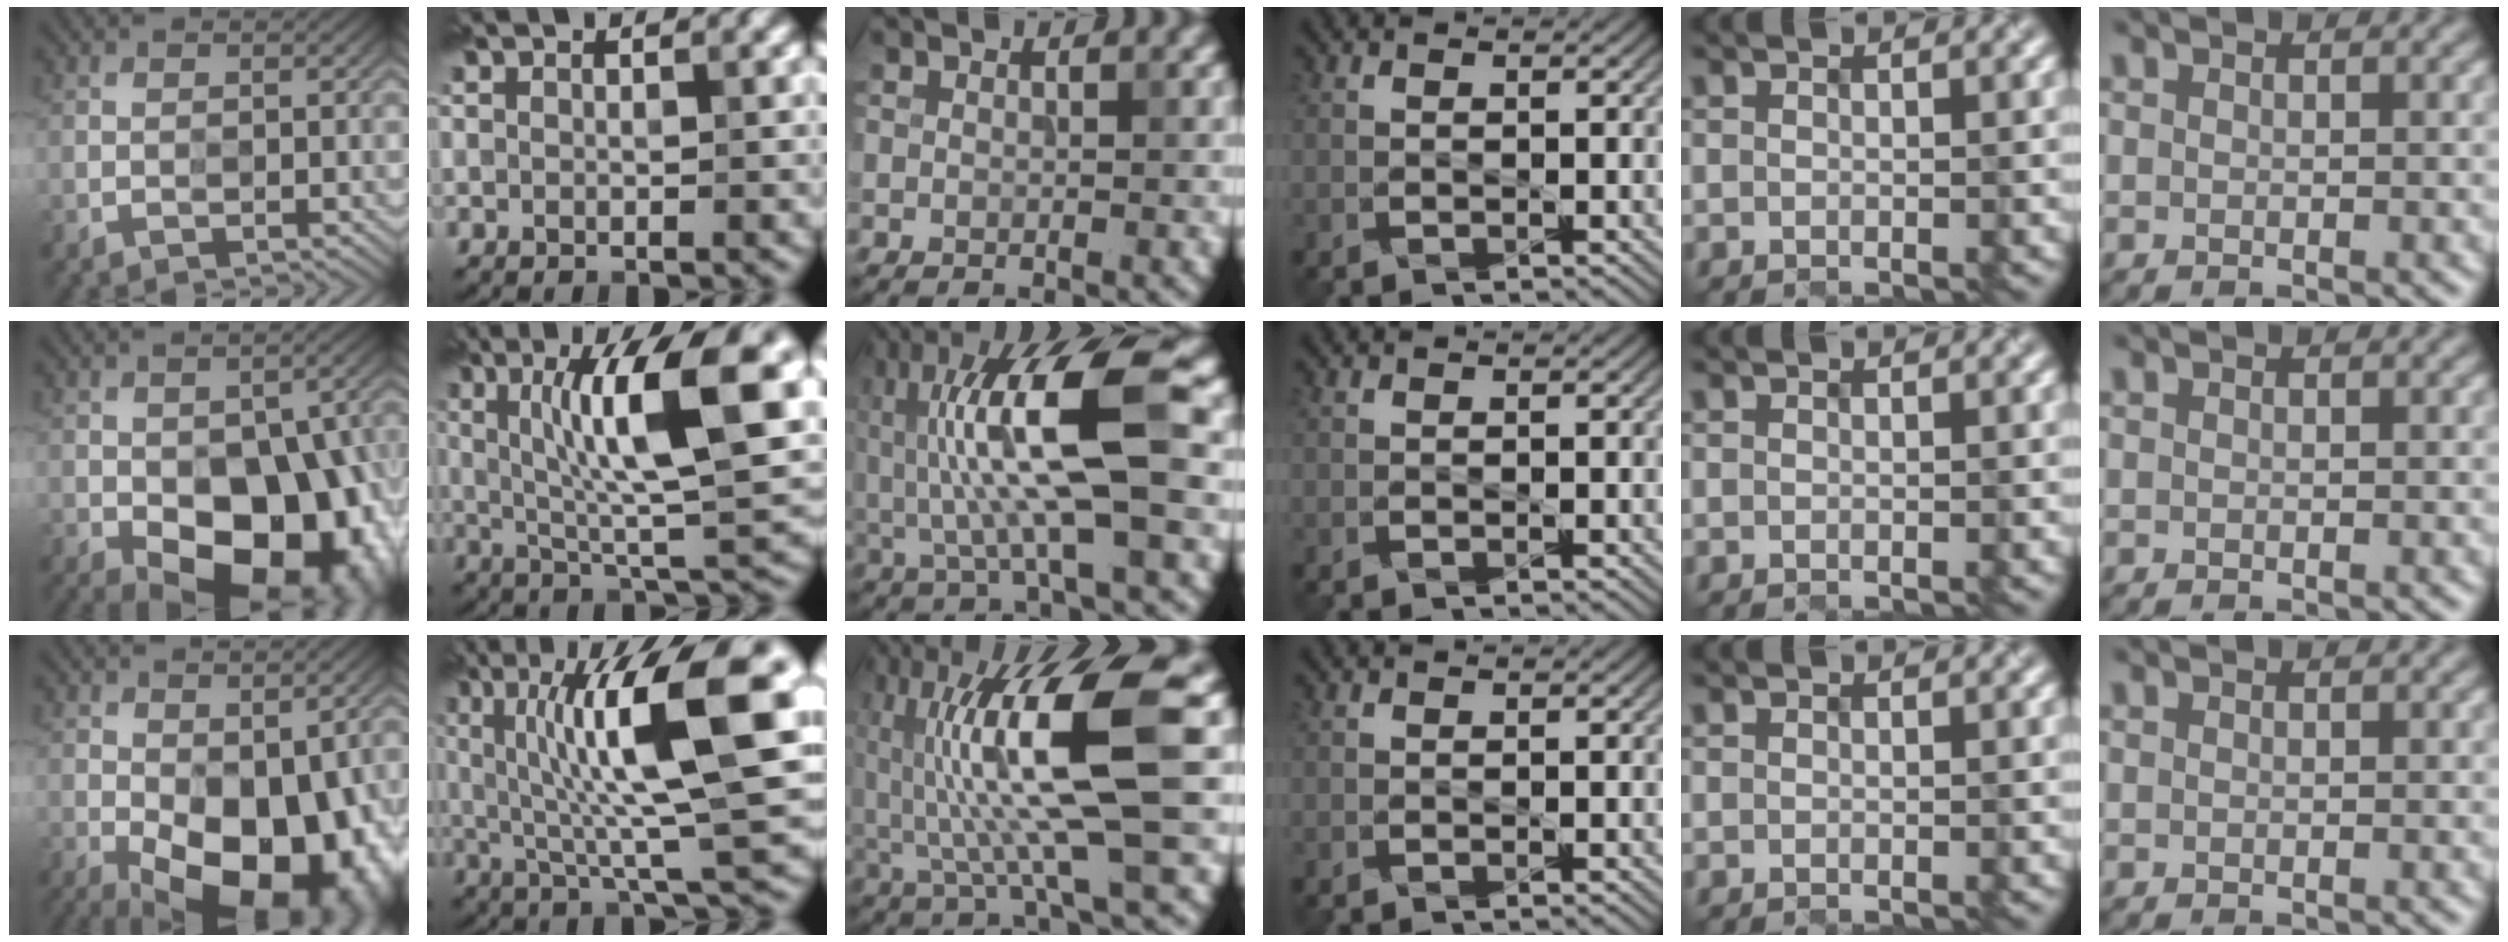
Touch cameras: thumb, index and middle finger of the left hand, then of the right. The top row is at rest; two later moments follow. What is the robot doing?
{"motion": "insert", "object": "power strip"}